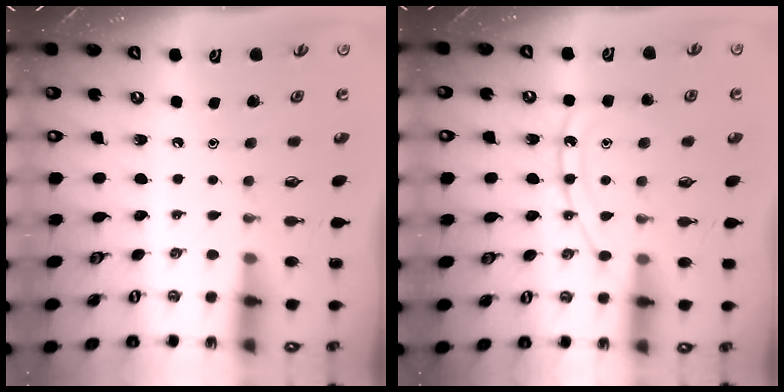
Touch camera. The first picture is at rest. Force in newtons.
{"total": 12.6, "press": 12.5, "slide": 1.1}